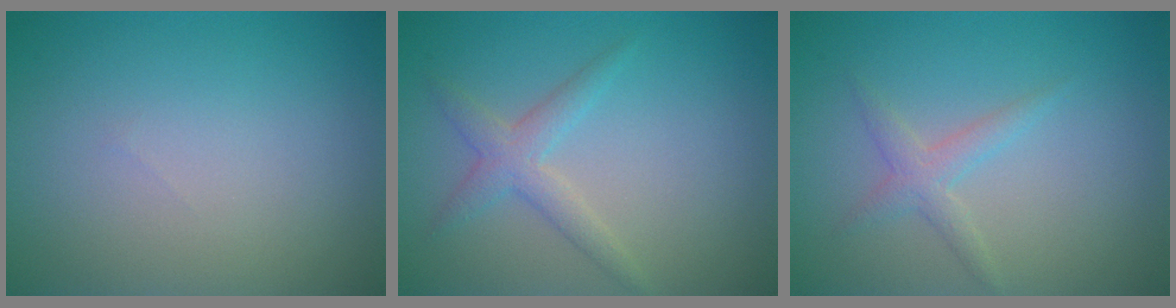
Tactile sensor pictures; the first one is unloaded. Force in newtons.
{"total": 2.4, "press": 2.4, "slide": 0.0}
{"total": 1.8, "press": 1.8, "slide": 0.1}